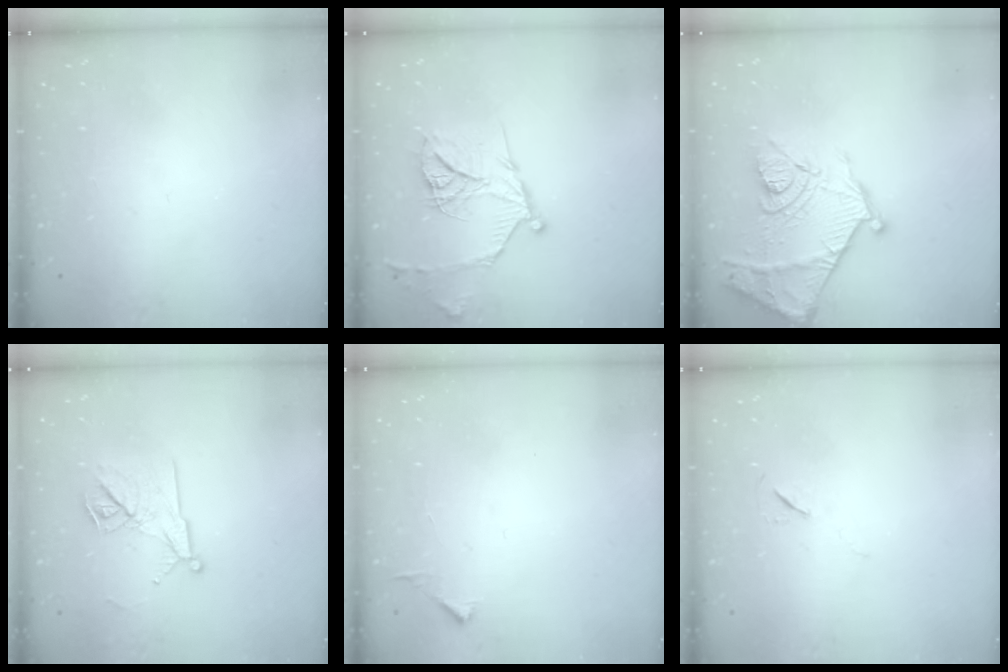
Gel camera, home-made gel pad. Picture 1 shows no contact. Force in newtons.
{"total": 16.5, "press": 16.5, "slide": 1.6}
{"total": 17.3, "press": 17.2, "slide": 1.7}
{"total": 12.0, "press": 12.0, "slide": 0.1}
{"total": 2.8, "press": 2.8, "slide": 0.3}
{"total": 6.4, "press": 5.8, "slide": 2.5}